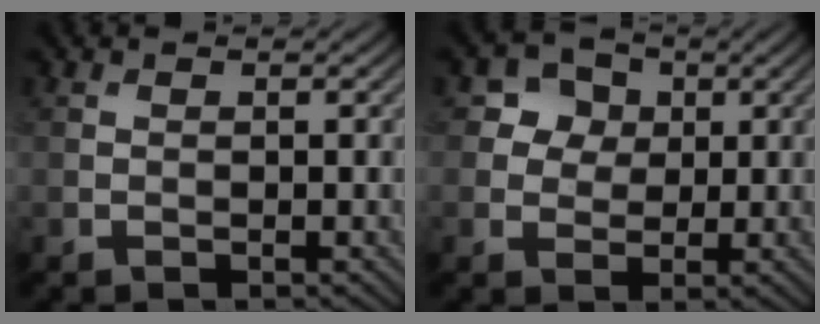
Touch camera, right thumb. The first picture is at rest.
{"total": 4.2, "force": [1.3, 3.8, 1.4], "torque": [-0.036, -0.001, 0.014]}